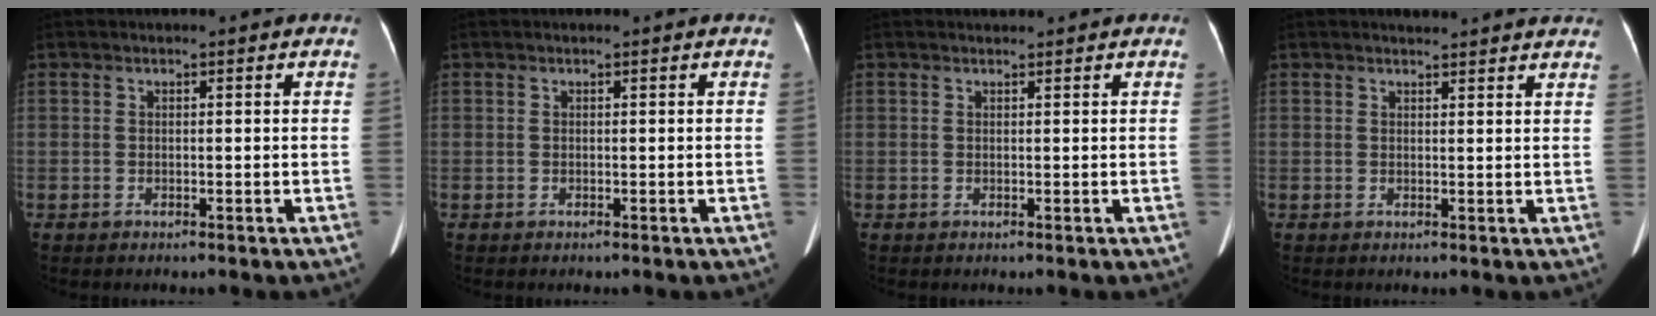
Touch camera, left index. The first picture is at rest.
{"total": 0.0}
{"total": 0.6, "force": [0.5, 0.0, -0.1], "torque": [-0.006, 0.003, 0.009]}
{"total": 8.8, "force": [8.4, 1.1, 2.5], "torque": [-0.021, 0.013, 0.081]}